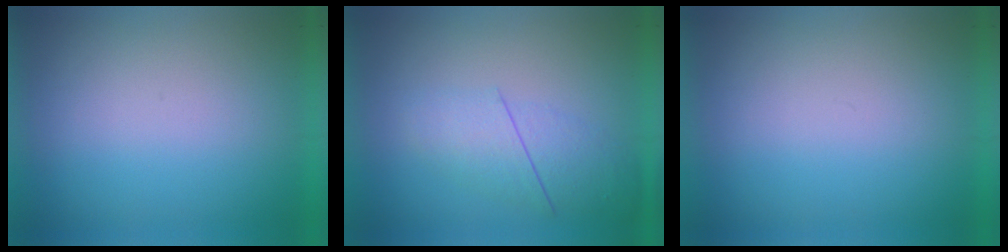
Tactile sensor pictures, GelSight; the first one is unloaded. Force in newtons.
{"total": 2.2}
{"total": 0.0}